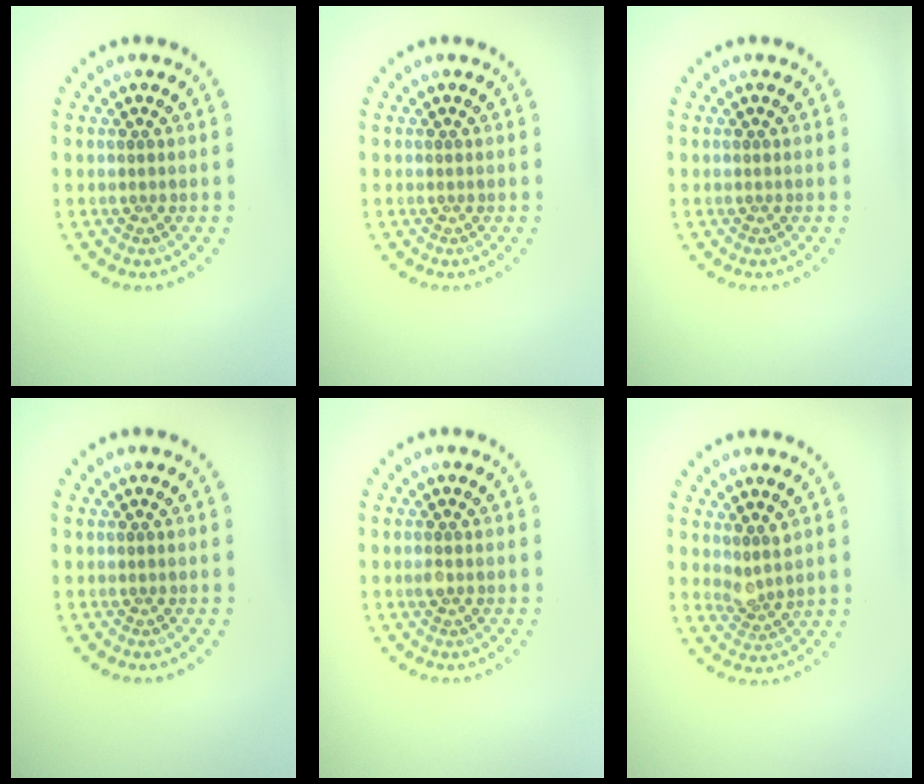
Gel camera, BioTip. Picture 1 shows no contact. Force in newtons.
{"total": 0.0}
{"total": 0.0}
{"total": 0.0}
{"total": 0.5, "press": 0.4, "slide": 0.3}
{"total": 2.0, "press": 1.6, "slide": 1.2}